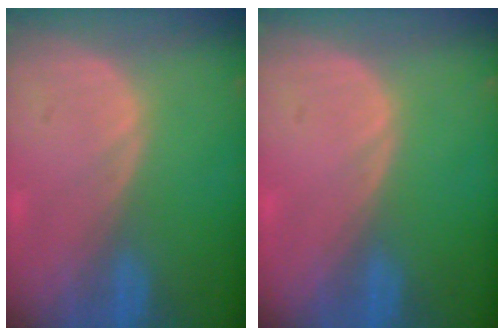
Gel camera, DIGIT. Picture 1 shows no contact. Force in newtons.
{"total": 0.0}